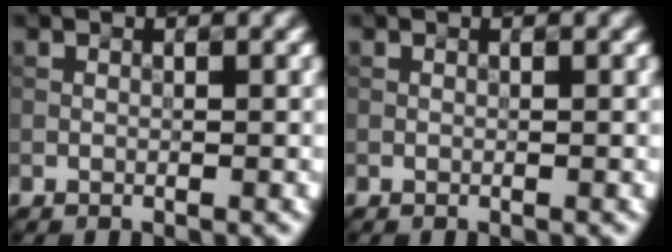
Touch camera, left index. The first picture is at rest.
{"total": 0.0}